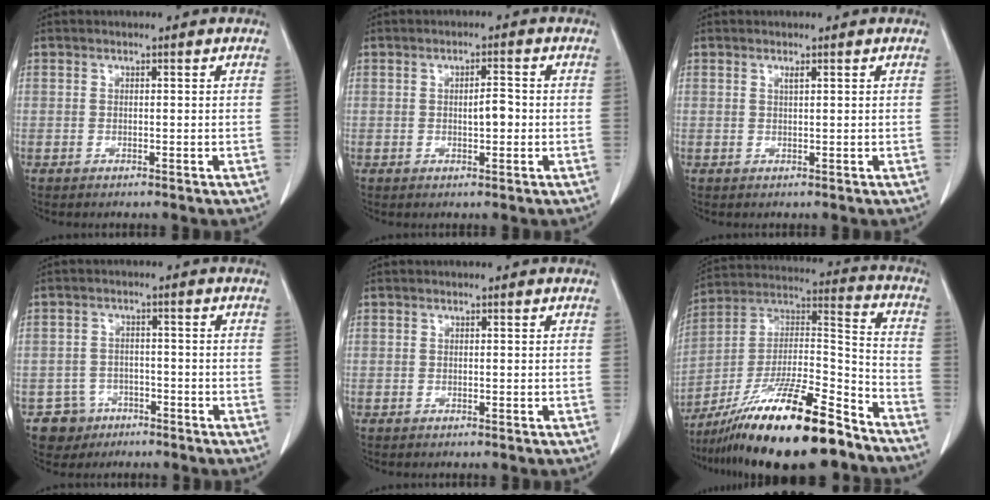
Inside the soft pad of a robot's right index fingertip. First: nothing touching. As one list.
[{"total": 2.6, "force": [-0.2, 0.8, 2.5], "torque": [-0.040, 0.003, -0.002]}, {"total": 0.7, "force": [0.4, 0.0, 0.5], "torque": [-0.012, -0.001, 0.009]}, {"total": 4.8, "force": [-2.7, 4.0, -0.2], "torque": [0.008, 0.013, -0.043]}, {"total": 0.0}, {"total": 23.0, "force": [-17.0, 3.0, 15.2], "torque": [-0.260, -0.009, -0.297]}]